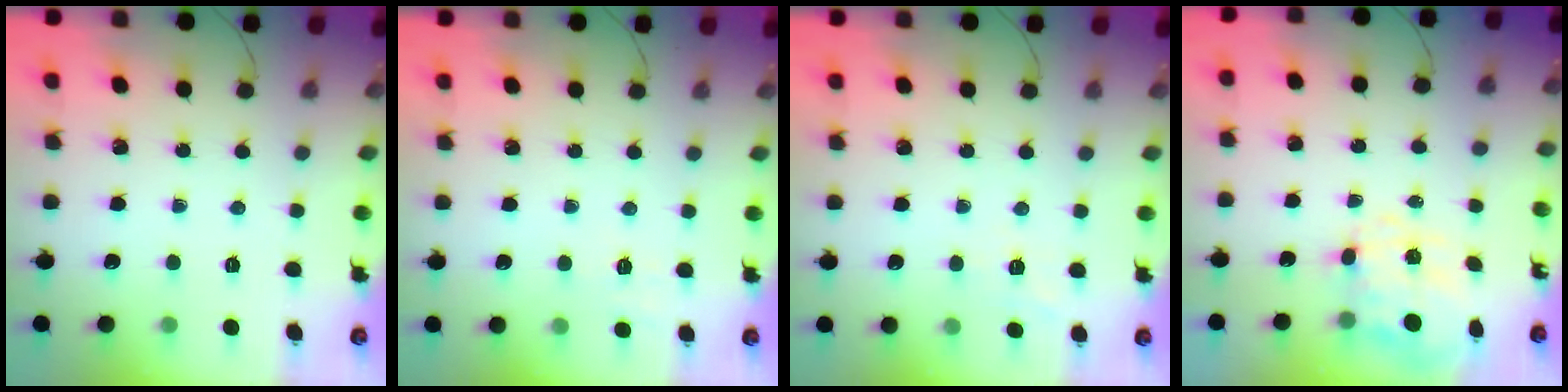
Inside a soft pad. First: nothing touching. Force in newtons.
{"total": 7.0, "press": 6.7, "slide": 2.2}
{"total": 7.8, "press": 7.6, "slide": 1.7}
{"total": 10.3, "press": 10.2, "slide": 1.1}